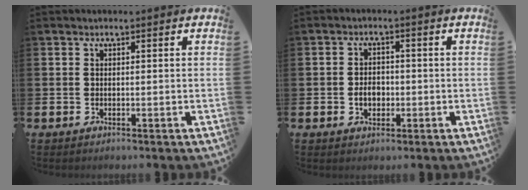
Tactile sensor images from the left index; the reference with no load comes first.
{"total": 2.8, "force": [-0.7, 2.1, 1.7], "torque": [-0.017, -0.001, -0.019]}